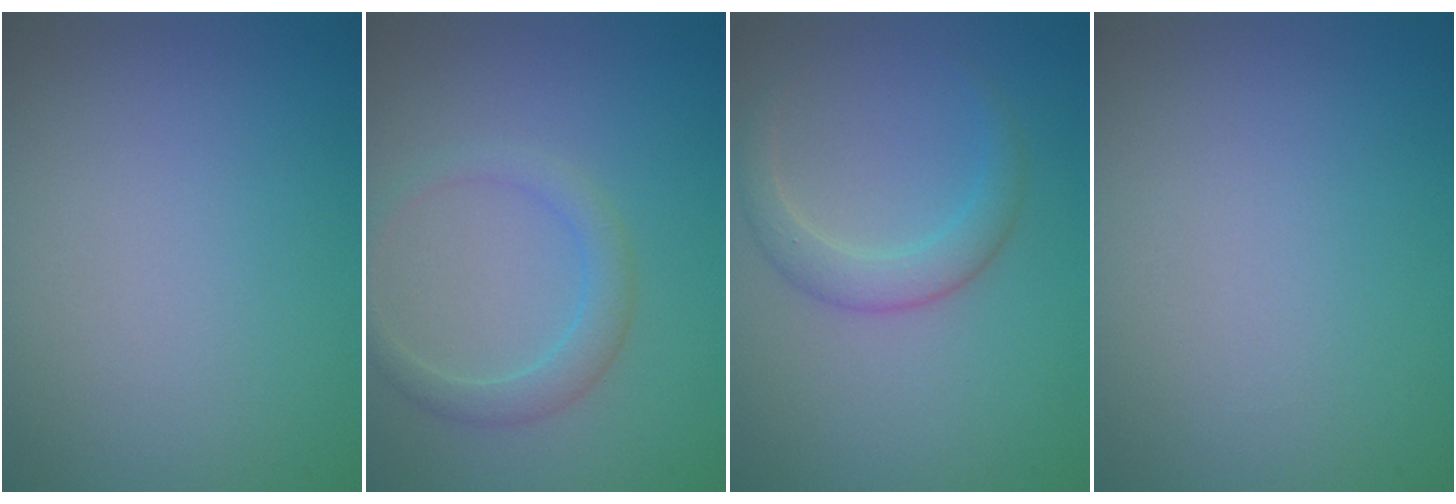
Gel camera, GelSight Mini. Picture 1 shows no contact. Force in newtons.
{"total": 2.2, "press": 2.2, "slide": 0.2}
{"total": 2.5, "press": 2.5, "slide": 0.2}
{"total": 0.0}